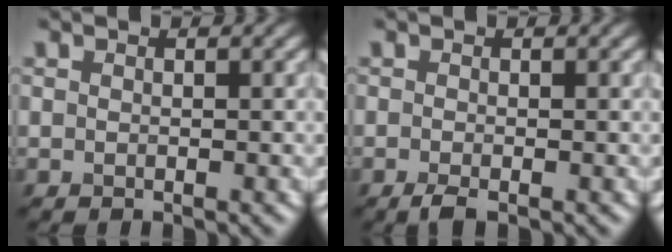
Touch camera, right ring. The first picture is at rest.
{"total": 1.2, "force": [-0.8, 0.2, 0.9], "torque": [-0.019, -0.003, -0.017]}